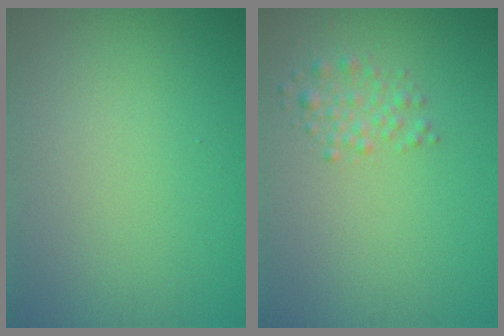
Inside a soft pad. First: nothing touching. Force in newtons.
{"total": 1.7, "press": 1.7, "slide": 0.1}